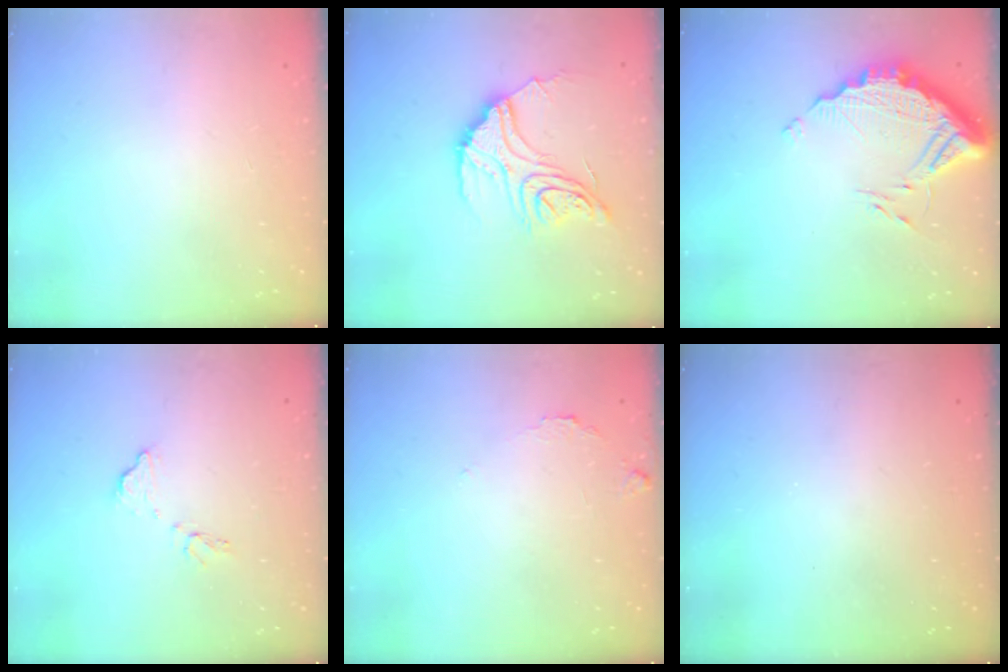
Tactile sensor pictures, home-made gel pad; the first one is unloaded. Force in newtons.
{"total": 17.2, "press": 17.1, "slide": 1.6}
{"total": 12.7, "press": 12.7, "slide": 0.9}
{"total": 9.8, "press": 9.8, "slide": 0.5}
{"total": 5.9, "press": 5.9, "slide": 0.4}
{"total": 3.2, "press": 3.2, "slide": 0.1}